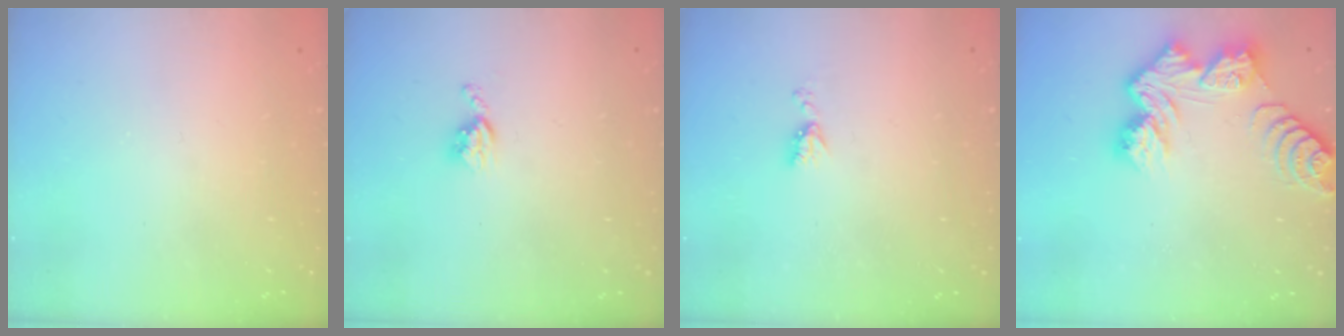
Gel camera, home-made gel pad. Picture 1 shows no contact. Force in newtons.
{"total": 5.1, "press": 5.1, "slide": 0.7}
{"total": 5.6, "press": 5.5, "slide": 0.8}
{"total": 10.8, "press": 10.7, "slide": 1.1}